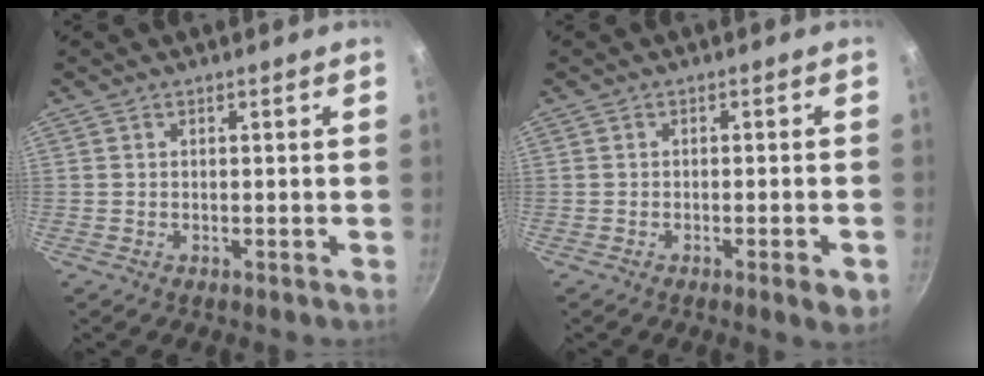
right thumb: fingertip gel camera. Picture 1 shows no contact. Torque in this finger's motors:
{"motor_torque": [-0.22, 0.19, -0.23, -0.13, 0.00]}